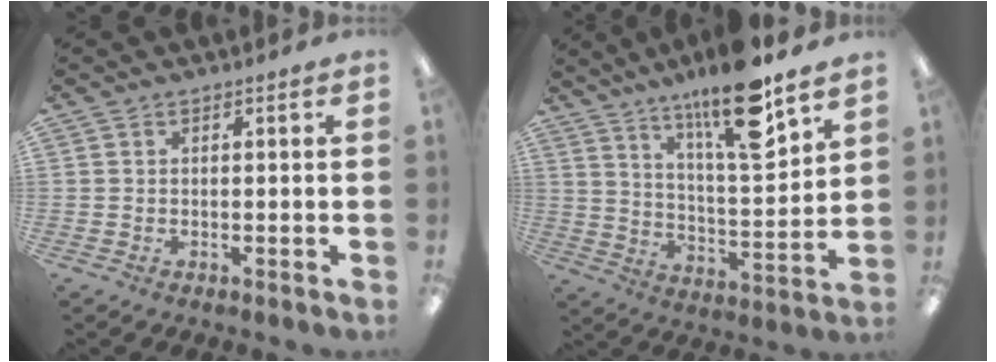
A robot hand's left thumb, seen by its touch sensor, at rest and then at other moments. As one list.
[{"total": 17.0, "force": [12.5, 3.6, 10.9], "torque": [-0.180, -0.077, 0.202]}]